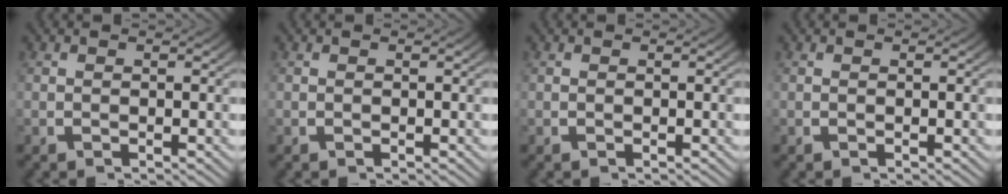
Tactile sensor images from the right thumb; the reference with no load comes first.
{"total": 0.0}
{"total": 0.0}
{"total": 0.0}